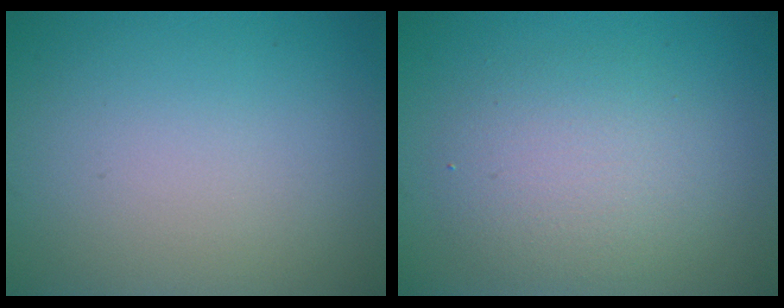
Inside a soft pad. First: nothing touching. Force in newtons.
{"total": 3.9, "press": 3.9, "slide": 0.0}